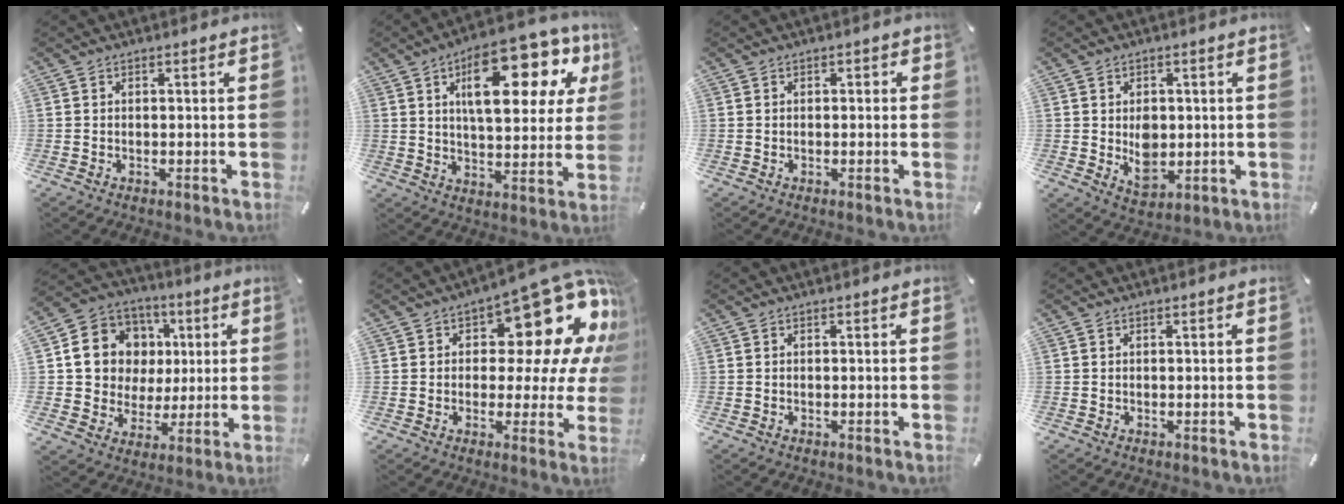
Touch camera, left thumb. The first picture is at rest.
{"total": 21.6, "force": [10.2, 8.8, 17.0], "torque": [-0.251, -0.046, 0.160]}
{"total": 0.7, "force": [-0.3, 0.5, 0.4], "torque": [-0.010, 0.001, -0.006]}
{"total": 6.4, "force": [0.1, 5.0, 3.9], "torque": [-0.044, -0.002, 0.006]}
{"total": 14.1, "force": [2.8, 13.1, 4.4], "torque": [-0.067, -0.004, 0.063]}
{"total": 19.8, "force": [9.8, 9.7, 14.2], "torque": [-0.180, -0.081, 0.161]}
{"total": 0.0}
{"total": 0.0}